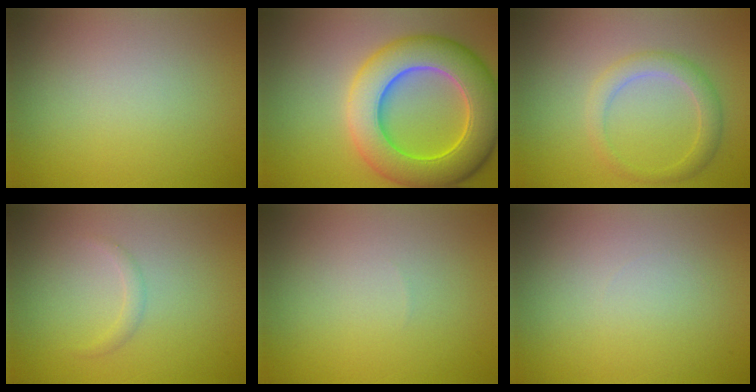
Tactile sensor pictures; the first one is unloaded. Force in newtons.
{"total": 10.1, "press": 10.1, "slide": 0.3}
{"total": 2.5, "press": 2.5, "slide": 0.1}
{"total": 0.9, "press": 0.9, "slide": 0.0}
{"total": 0.0}
{"total": 0.0}